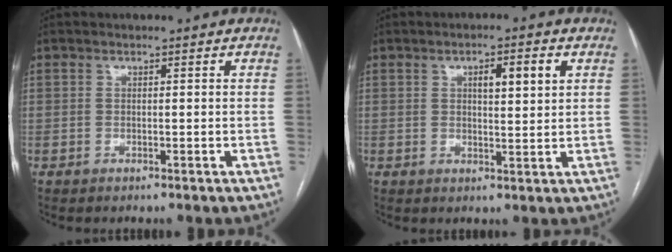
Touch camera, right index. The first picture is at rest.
{"total": 4.9, "force": [1.8, 0.9, 4.5], "torque": [-0.074, 0.006, 0.030]}